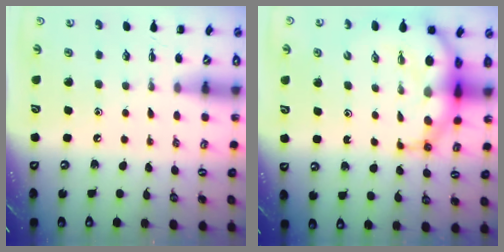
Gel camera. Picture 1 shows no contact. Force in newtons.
{"total": 9.9, "press": 9.5, "slide": 2.8}